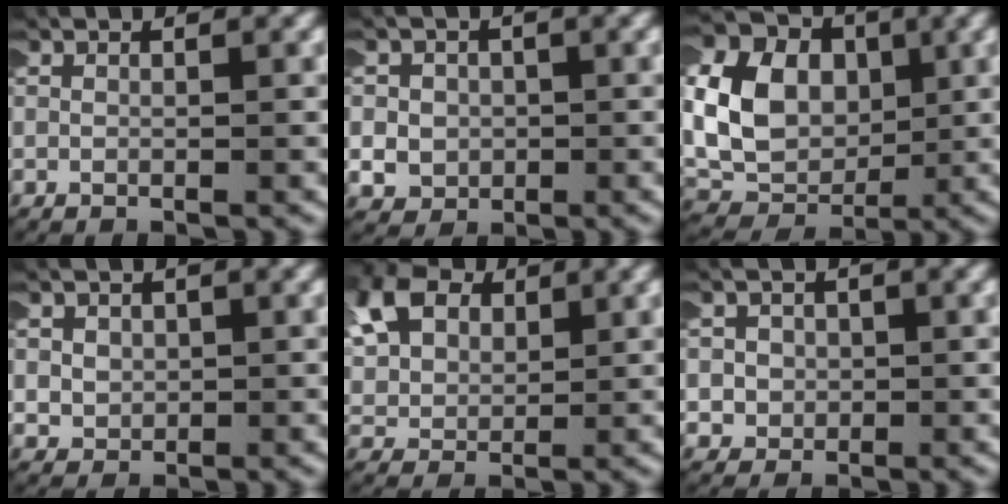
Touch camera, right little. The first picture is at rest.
{"total": 4.7, "force": [-0.8, 4.4, 1.3], "torque": [-0.043, -0.004, -0.017]}
{"total": 14.7, "force": [1.8, 12.3, 7.9], "torque": [-0.178, -0.008, 0.018]}
{"total": 2.0, "force": [0.2, 1.9, 0.6], "torque": [-0.025, 0.002, 0.005]}
{"total": 5.9, "force": [2.4, 4.3, 3.2], "torque": [-0.088, -0.005, 0.045]}
{"total": 3.8, "force": [-0.6, 3.6, 0.9], "torque": [-0.038, -0.004, -0.014]}